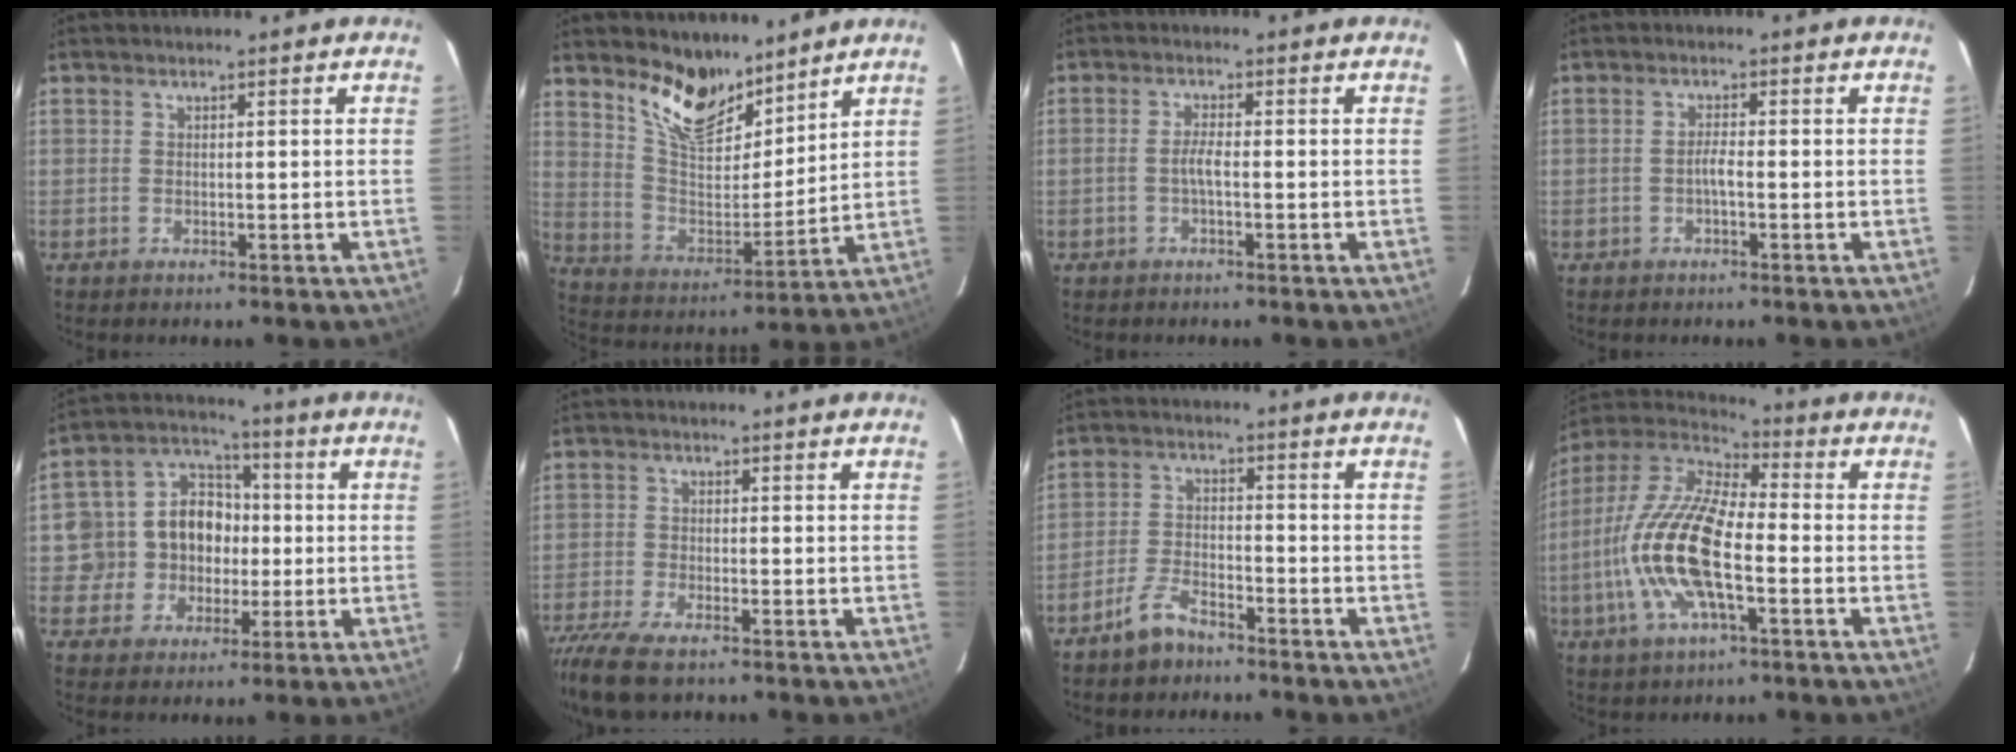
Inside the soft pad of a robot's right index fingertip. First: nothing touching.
{"total": 12.9, "force": [10.0, 5.4, 6.1], "torque": [-0.119, -0.003, 0.188]}
{"total": 2.2, "force": [-0.7, 0.2, 2.1], "torque": [-0.043, 0.004, -0.015]}
{"total": 1.6, "force": [-0.7, 0.1, 1.4], "torque": [-0.028, 0.004, -0.015]}
{"total": 11.7, "force": [-0.8, 10.7, 4.7], "torque": [-0.113, 0.042, -0.012]}
{"total": 9.8, "force": [-7.7, 2.7, 5.4], "torque": [-0.138, -0.041, -0.148]}
{"total": 5.6, "force": [-4.5, 2.1, 2.6], "torque": [-0.064, 0.009, -0.086]}
{"total": 18.3, "force": [-4.3, 6.5, 16.5], "torque": [-0.341, -0.004, -0.093]}